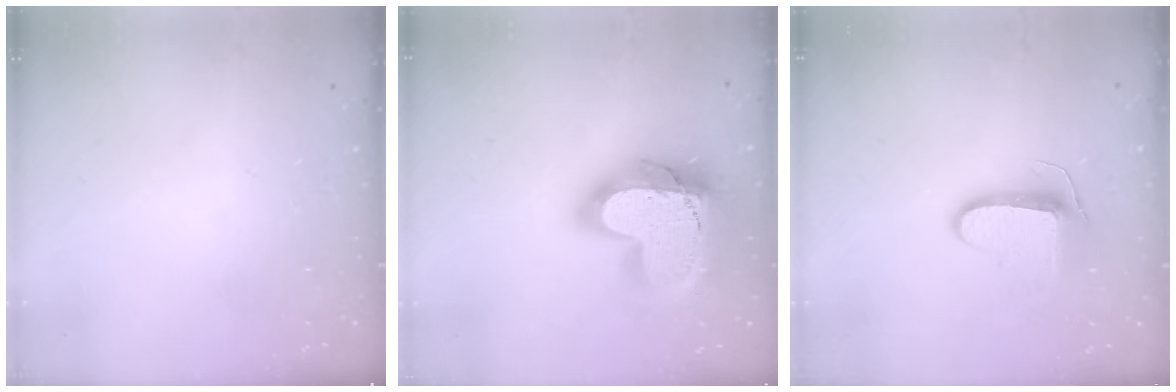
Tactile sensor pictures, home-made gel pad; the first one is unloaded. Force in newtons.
{"total": 25.8, "press": 25.7, "slide": 1.9}
{"total": 9.4, "press": 9.4, "slide": 0.2}